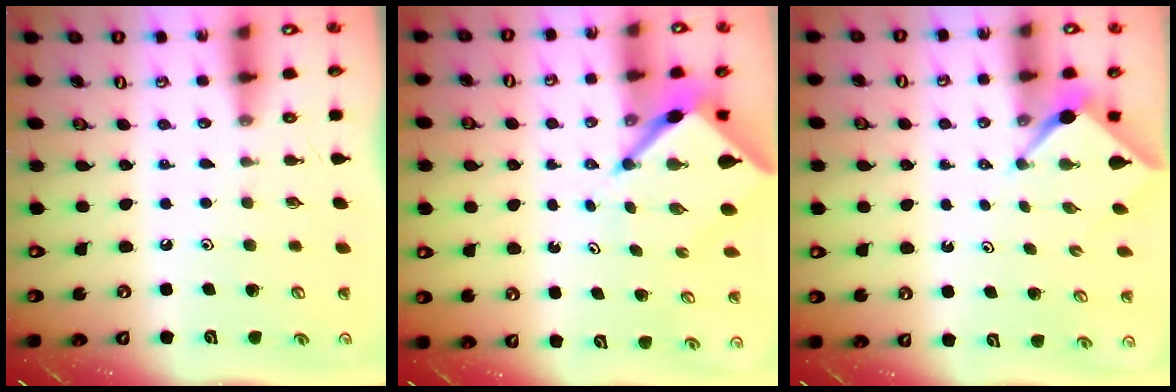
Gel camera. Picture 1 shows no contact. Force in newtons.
{"total": 6.4, "press": 6.4, "slide": 0.6}
{"total": 2.5, "press": 2.5, "slide": 0.3}